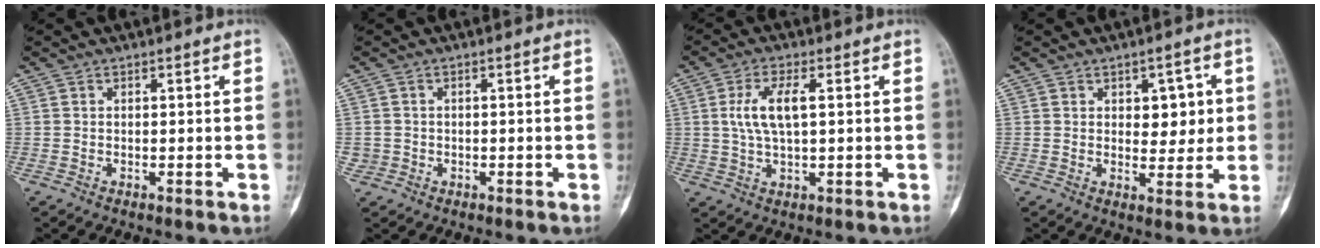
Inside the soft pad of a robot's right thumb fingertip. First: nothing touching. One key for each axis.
{"total": 1.7, "fx": -0.3, "fy": 1.7, "fz": 0.2, "tx": 0.006, "ty": 0.007, "tz": -0.006}
{"total": 6.9, "fx": 1.2, "fy": 2.5, "fz": 6.3, "tx": -0.136, "ty": 0.003, "tz": 0.025}
{"total": 6.1, "fx": 1.4, "fy": 3.8, "fz": 4.5, "tx": -0.022, "ty": -0.008, "tz": 0.021}